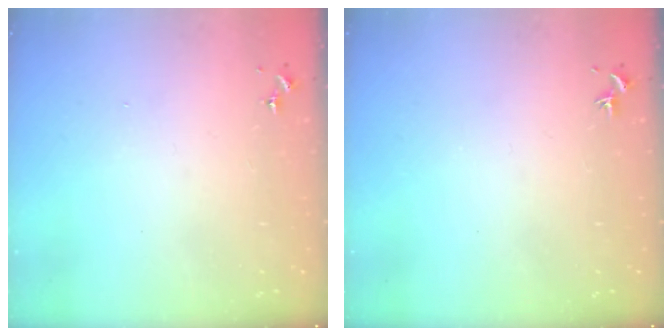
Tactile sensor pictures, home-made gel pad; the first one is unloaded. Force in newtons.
{"total": 0.0}